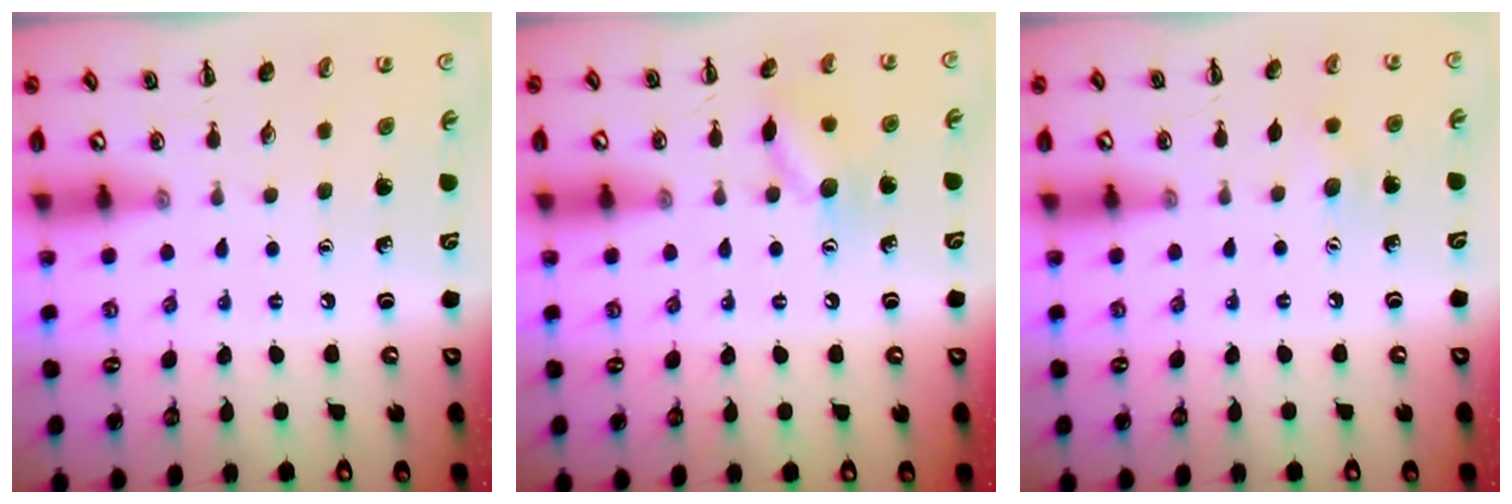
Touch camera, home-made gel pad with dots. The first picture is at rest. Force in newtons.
{"total": 9.7, "press": 9.6, "slide": 0.7}
{"total": 5.4, "press": 5.3, "slide": 0.9}